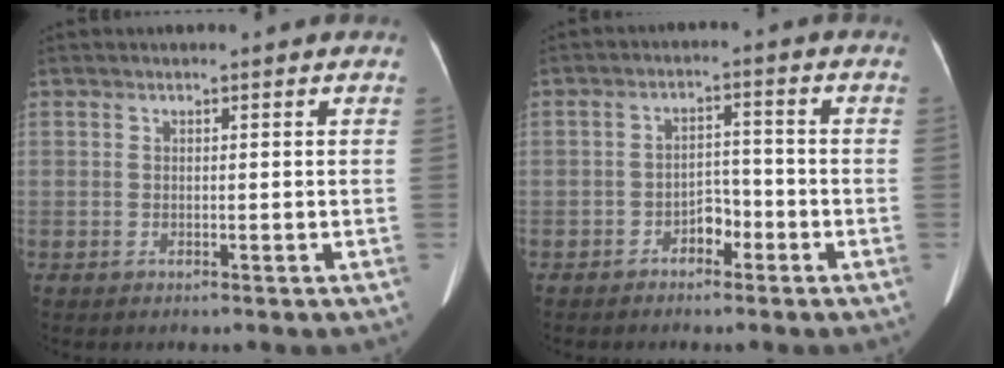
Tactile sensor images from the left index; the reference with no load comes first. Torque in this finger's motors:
{"motor_torque": [-0.05, 0.18, -0.05, -0.01]}